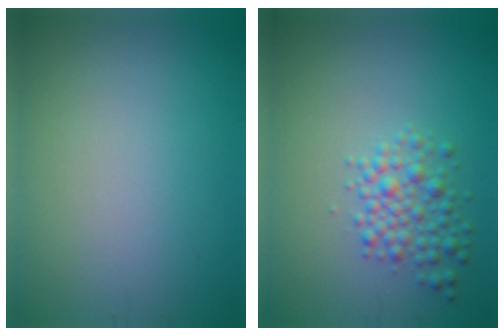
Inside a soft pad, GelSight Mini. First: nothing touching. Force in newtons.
{"total": 3.0, "press": 3.0, "slide": 0.1}